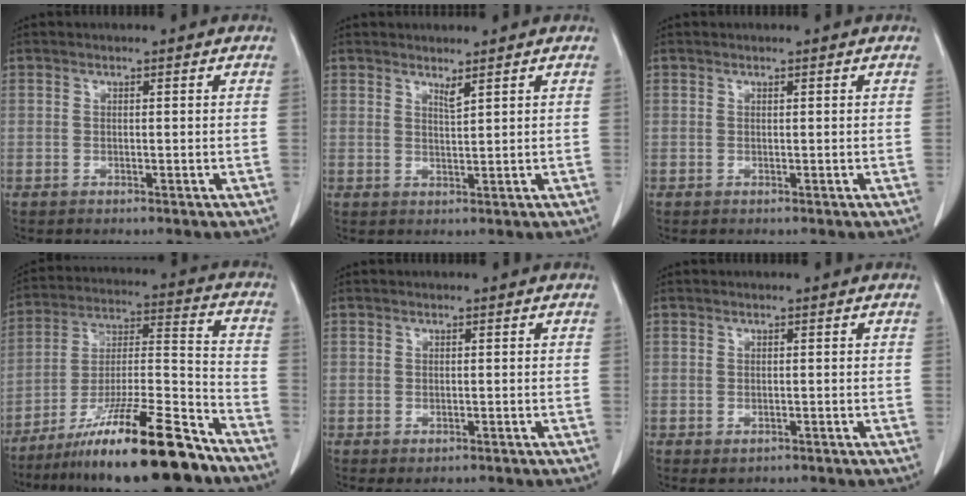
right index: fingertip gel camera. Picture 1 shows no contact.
{"total": 1.4, "force": [1.1, -0.3, 0.7], "torque": [-0.013, -0.012, 0.021]}
{"total": 0.0}
{"total": 20.5, "force": [-15.0, 1.8, 13.8], "torque": [-0.227, -0.016, -0.260]}
{"total": 1.1, "force": [-0.5, 0.5, 0.7], "torque": [-0.011, -0.002, -0.001]}
{"total": 1.1, "force": [-0.5, 0.7, 0.7], "torque": [-0.011, -0.002, 0.000]}